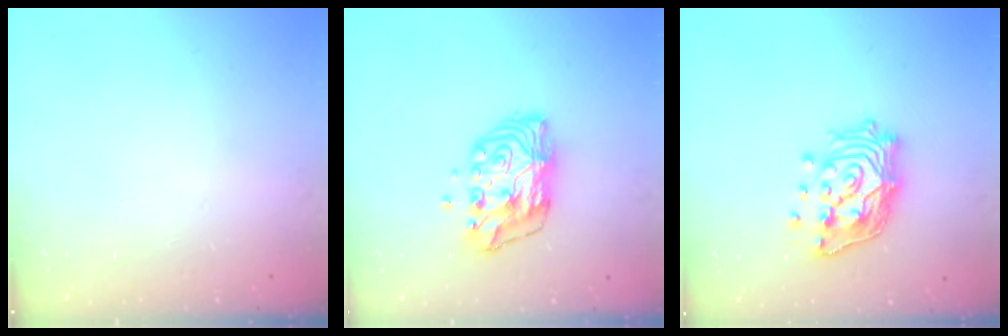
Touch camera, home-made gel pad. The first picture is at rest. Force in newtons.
{"total": 10.5, "press": 10.5, "slide": 1.1}
{"total": 16.9, "press": 16.7, "slide": 2.7}